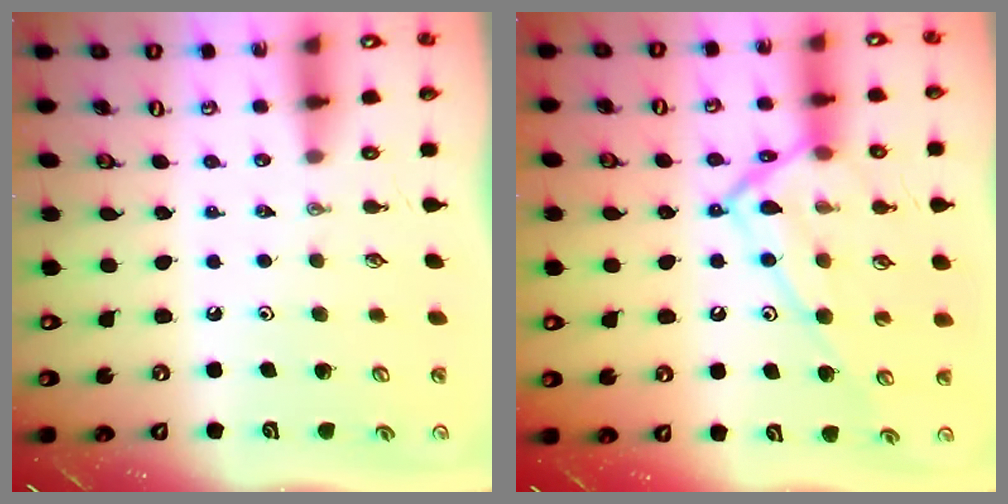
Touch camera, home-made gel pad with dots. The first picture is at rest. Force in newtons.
{"total": 15.8, "press": 15.8, "slide": 1.0}